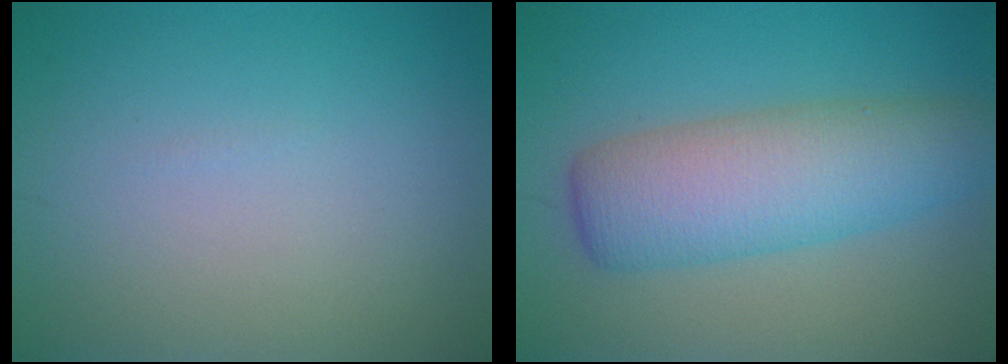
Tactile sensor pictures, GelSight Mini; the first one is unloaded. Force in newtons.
{"total": 7.0, "press": 7.0, "slide": 0.2}